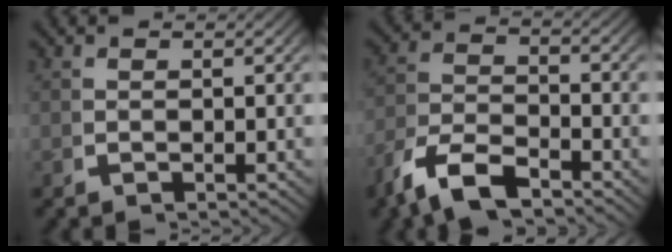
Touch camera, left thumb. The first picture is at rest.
{"total": 5.9, "force": [-3.6, 3.2, 3.4], "torque": [-0.073, -0.013, -0.064]}